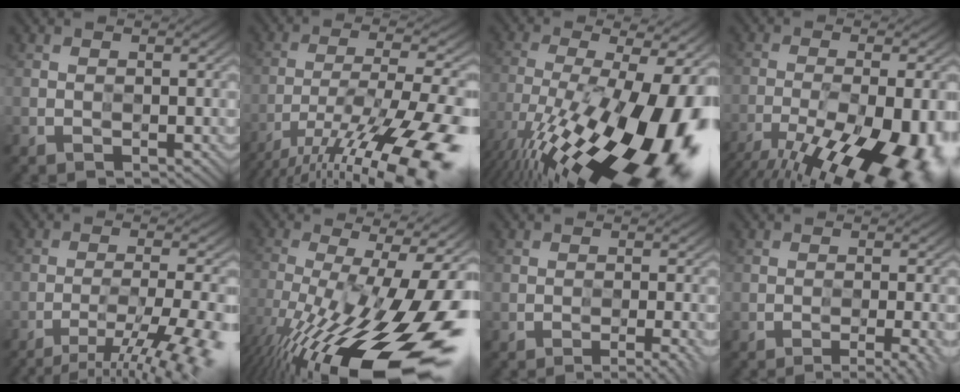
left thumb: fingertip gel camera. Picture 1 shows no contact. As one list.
[{"total": 18.6, "force": [-12.3, 4.5, 13.2], "torque": [-0.223, -0.030, -0.197]}, {"total": 21.1, "force": [-9.0, 7.3, 17.6], "torque": [-0.277, -0.023, -0.145]}, {"total": 17.1, "force": [-11.1, 5.8, 11.7], "torque": [-0.186, -0.042, -0.154]}, {"total": 12.5, "force": [-8.4, 2.4, 9.0], "torque": [-0.151, -0.009, -0.112]}, {"total": 20.7, "force": [-9.1, 5.9, 17.7], "torque": [-0.300, -0.017, -0.146]}, {"total": 4.0, "force": [-2.5, 0.6, 3.0], "torque": [-0.038, 0.009, -0.044]}, {"total": 5.2, "force": [-3.4, 1.0, 3.8], "torque": [-0.049, 0.010, -0.053]}]